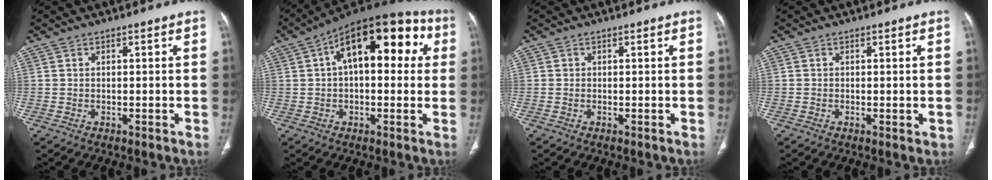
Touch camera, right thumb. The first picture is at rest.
{"total": 19.1, "force": [5.0, 9.6, 15.7], "torque": [-0.191, 0.041, 0.063]}
{"total": 0.0}
{"total": 1.1, "force": [-0.4, 0.4, 1.0], "torque": [-0.013, -0.002, -0.005]}